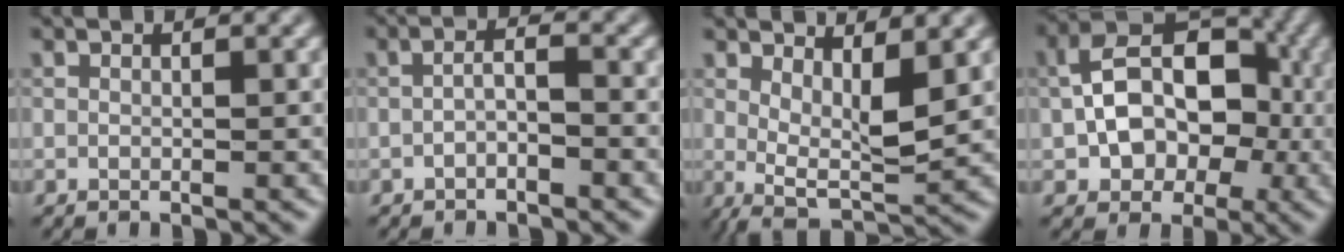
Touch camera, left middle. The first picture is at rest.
{"total": 1.5, "force": [-0.9, 0.5, 1.2], "torque": [-0.026, 0.008, -0.022]}
{"total": 4.1, "force": [1.6, 1.2, 3.6], "torque": [-0.063, -0.011, 0.031]}
{"total": 9.7, "force": [-0.7, 7.0, 6.7], "torque": [-0.089, 0.011, -0.019]}